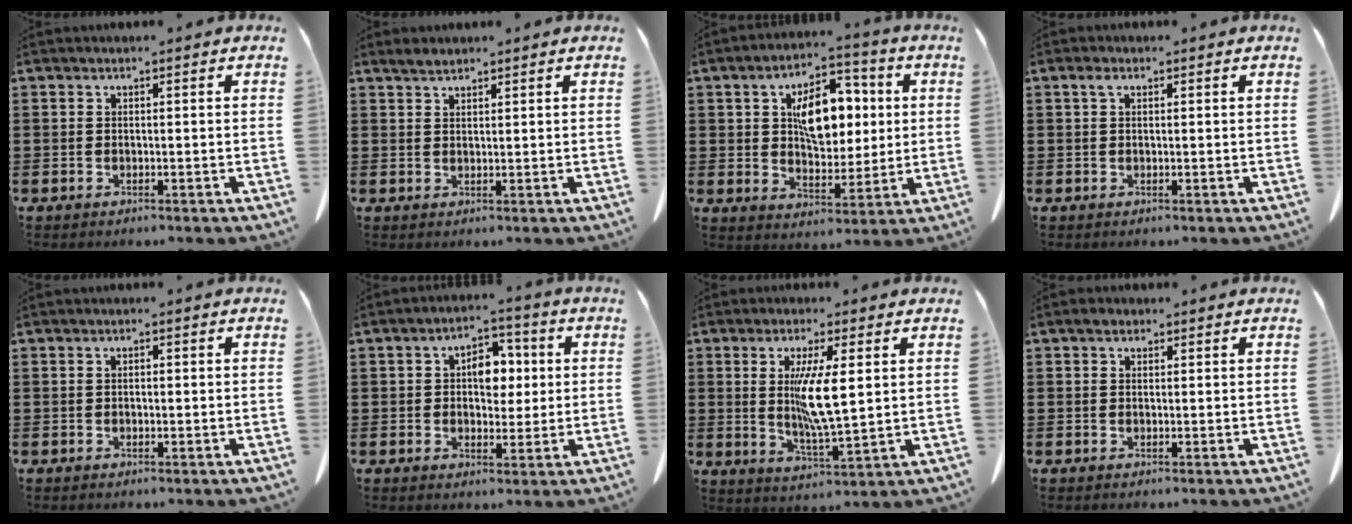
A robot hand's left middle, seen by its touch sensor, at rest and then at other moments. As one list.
[{"total": 1.8, "force": [1.6, 0.4, 0.7], "torque": [-0.017, 0.003, 0.030]}, {"total": 10.0, "force": [2.1, 6.1, 7.6], "torque": [-0.134, 0.013, 0.033]}, {"total": 1.5, "force": [0.5, 0.6, 1.2], "torque": [-0.027, 0.006, 0.007]}, {"total": 0.6, "force": [0.0, 0.2, 0.6], "torque": [-0.013, 0.000, 0.000]}, {"total": 5.5, "force": [1.0, 3.7, 4.0], "torque": [-0.072, 0.008, 0.008]}, {"total": 7.7, "force": [1.9, 1.4, 7.3], "torque": [-0.136, -0.006, 0.030]}, {"total": 1.4, "force": [0.8, 0.9, 0.6], "torque": [-0.008, 0.005, 0.013]}]